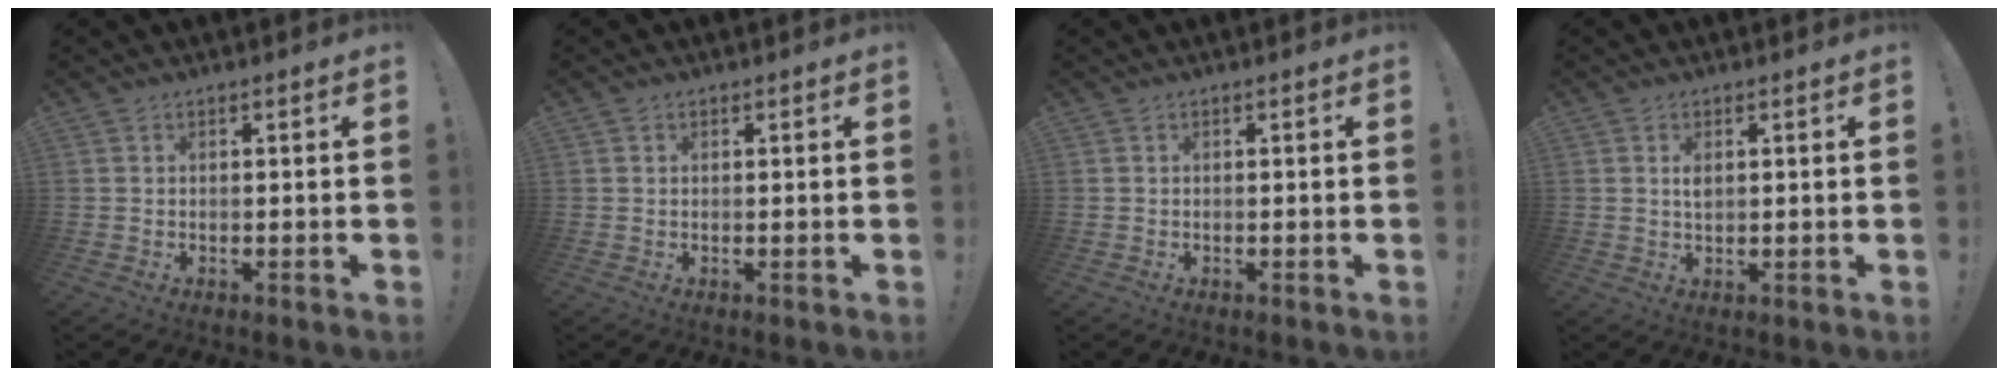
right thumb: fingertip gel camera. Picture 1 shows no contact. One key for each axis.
{"total": 0.6, "fx": 0.4, "fy": 0.5, "fz": 0.0, "tx": 0.008, "ty": -0.003, "tz": 0.005}
{"total": 0.0}
{"total": 2.1, "fx": 0.7, "fy": 1.0, "fz": 1.7, "tx": -0.020, "ty": -0.005, "tz": 0.010}